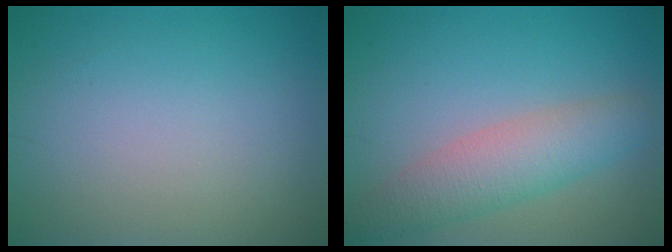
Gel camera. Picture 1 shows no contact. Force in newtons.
{"total": 4.5, "press": 4.5, "slide": 0.2}